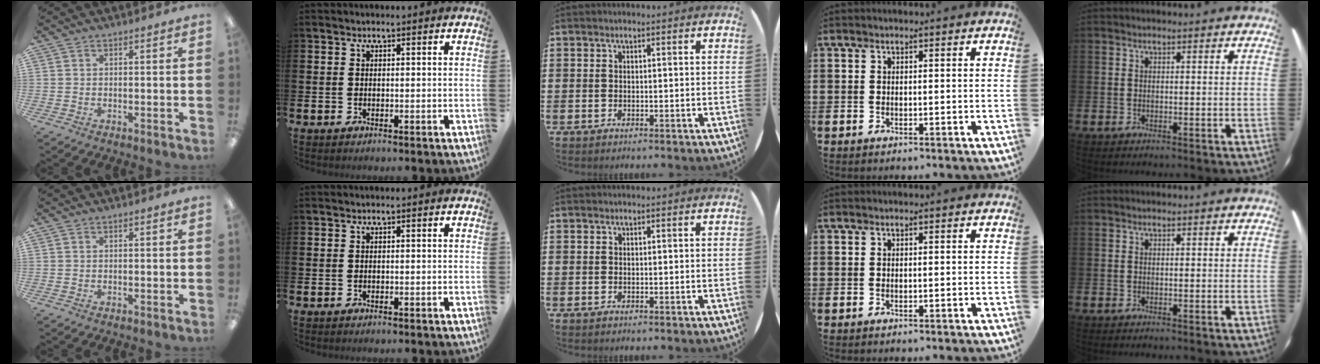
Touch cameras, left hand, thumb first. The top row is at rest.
{}